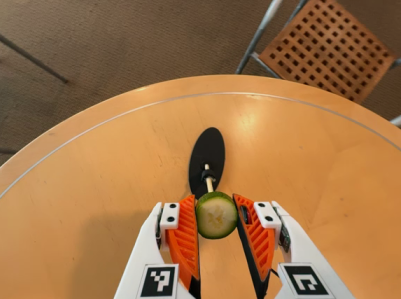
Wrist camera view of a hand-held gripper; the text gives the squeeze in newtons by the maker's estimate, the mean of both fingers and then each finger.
{"total": 6.8, "left": 6.8, "right": 6.8}